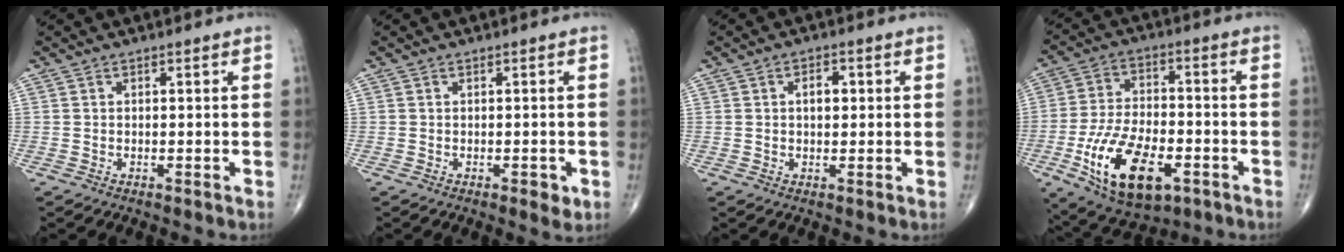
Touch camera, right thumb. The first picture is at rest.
{"total": 2.2, "force": [-0.7, 1.0, 1.8], "torque": [-0.018, -0.002, -0.007]}
{"total": 3.3, "force": [0.6, 1.9, 2.6], "torque": [-0.034, 0.005, 0.010]}
{"total": 18.2, "force": [-7.0, 9.2, 14.1], "torque": [-0.243, 0.016, -0.110]}